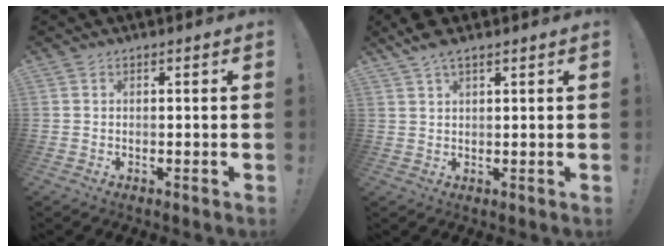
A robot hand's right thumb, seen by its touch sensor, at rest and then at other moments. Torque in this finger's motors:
{"motor_torque": [-0.92, 1.17, 1.03, 1.00, 0.05]}